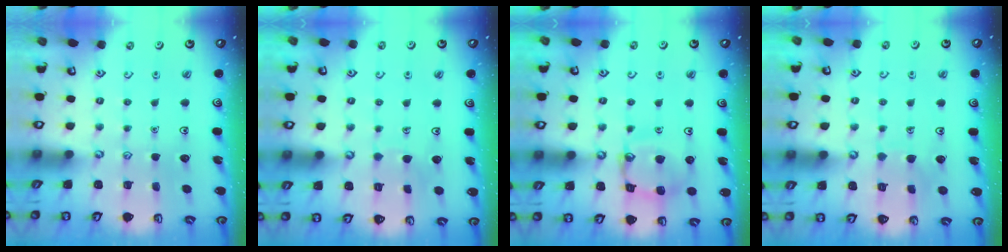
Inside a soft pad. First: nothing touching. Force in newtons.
{"total": 3.4, "press": 3.4, "slide": 0.3}
{"total": 13.8, "press": 13.7, "slide": 1.5}
{"total": 5.9, "press": 5.9, "slide": 0.3}